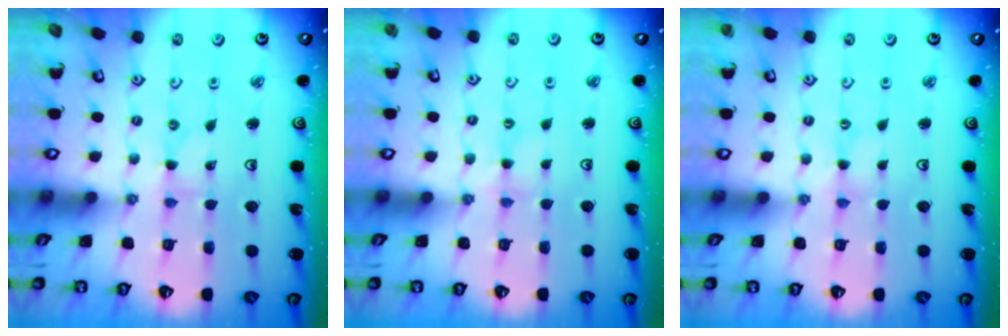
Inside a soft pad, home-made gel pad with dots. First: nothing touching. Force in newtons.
{"total": 2.1, "press": 2.1, "slide": 0.4}
{"total": 0.0}